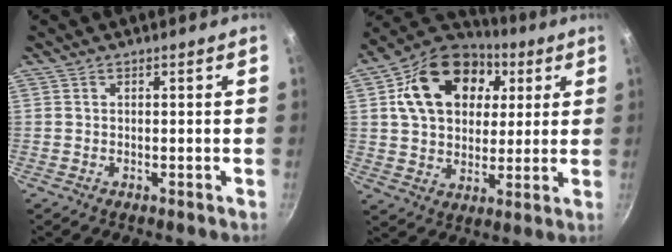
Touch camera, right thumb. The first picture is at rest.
{"total": 20.8, "force": [6.3, 15.0, 12.9], "torque": [-0.199, 0.012, 0.097]}